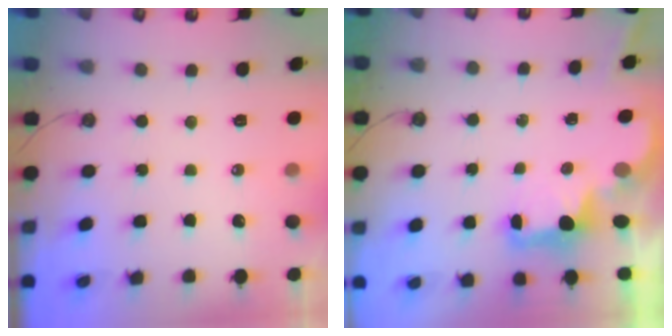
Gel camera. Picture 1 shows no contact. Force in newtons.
{"total": 2.1, "press": 1.9, "slide": 0.8}